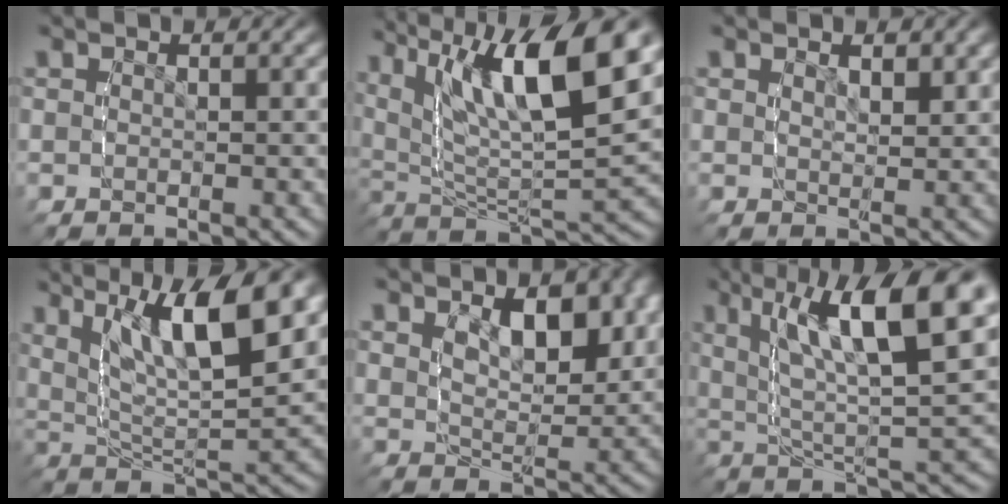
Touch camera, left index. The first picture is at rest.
{"total": 11.5, "force": [3.5, 5.6, 9.5], "torque": [-0.175, -0.001, 0.050]}
{"total": 0.8, "force": [0.6, 0.2, 0.5], "torque": [-0.007, -0.013, 0.012]}
{"total": 10.3, "force": [3.7, 5.0, 8.2], "torque": [-0.150, 0.001, 0.049]}
{"total": 4.3, "force": [2.0, 2.0, 3.3], "torque": [-0.062, -0.016, 0.032]}
{"total": 10.7, "force": [3.4, 4.2, 9.2], "torque": [-0.149, 0.005, 0.049]}